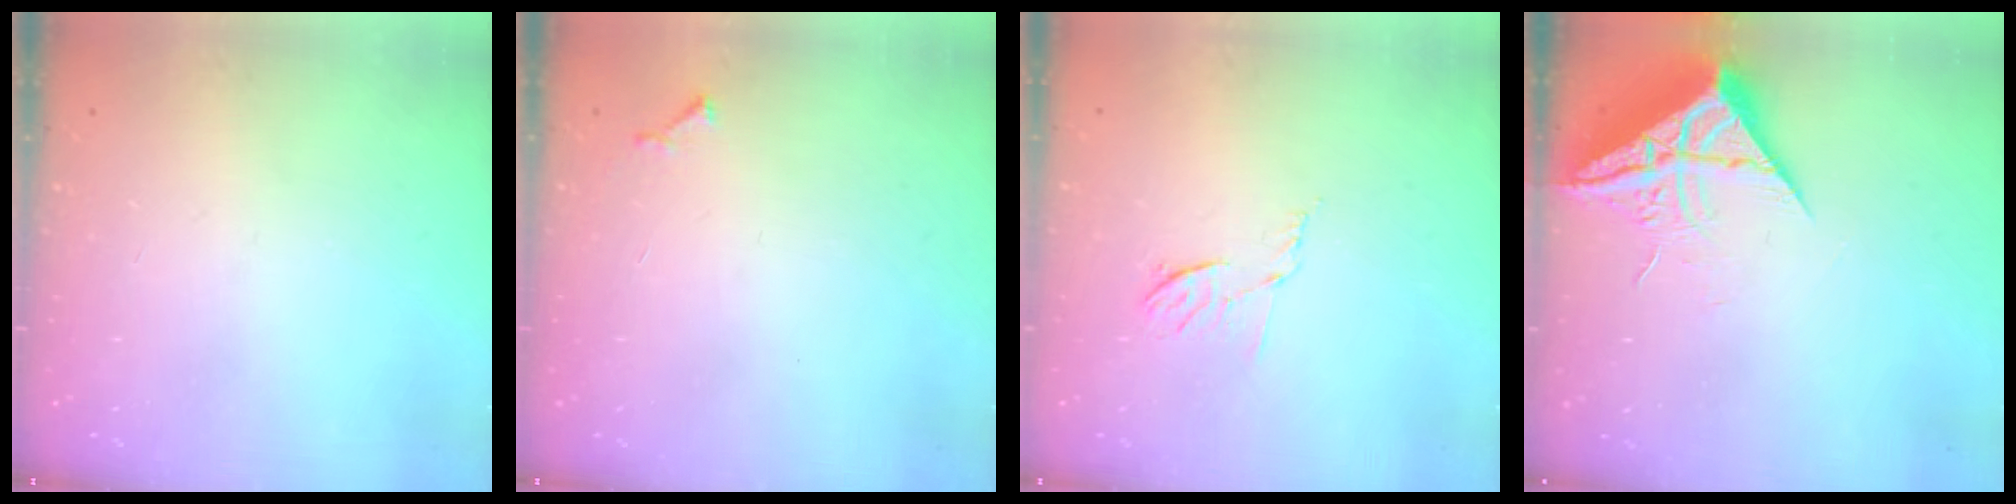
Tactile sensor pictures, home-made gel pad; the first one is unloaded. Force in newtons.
{"total": 3.7, "press": 3.6, "slide": 0.5}
{"total": 5.9, "press": 5.9, "slide": 1.0}
{"total": 10.4, "press": 10.4, "slide": 0.8}